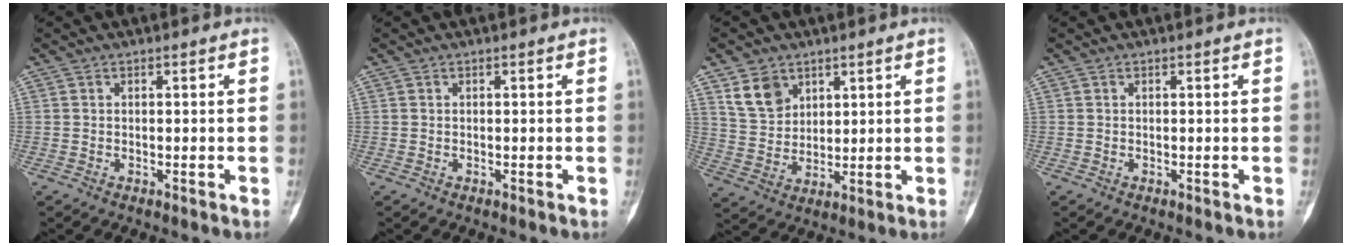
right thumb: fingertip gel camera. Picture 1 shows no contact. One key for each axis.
{"total": 0.0}
{"total": 7.7, "fx": 4.4, "fy": 5.5, "fz": 3.1, "tx": -0.039, "ty": -0.021, "tz": 0.094}
{"total": 0.0}